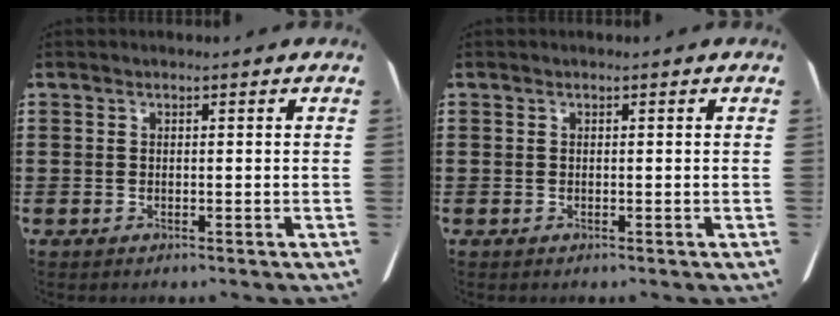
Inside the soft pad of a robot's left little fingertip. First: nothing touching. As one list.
[{"total": 0.0}]